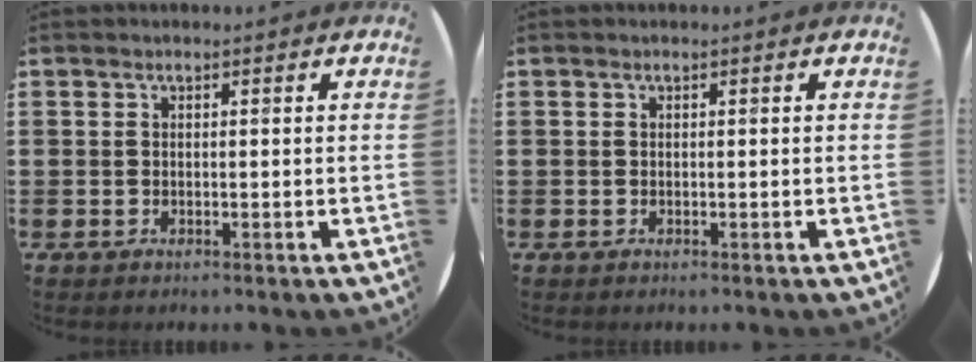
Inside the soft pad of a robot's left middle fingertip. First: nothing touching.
{"total": 0.0}